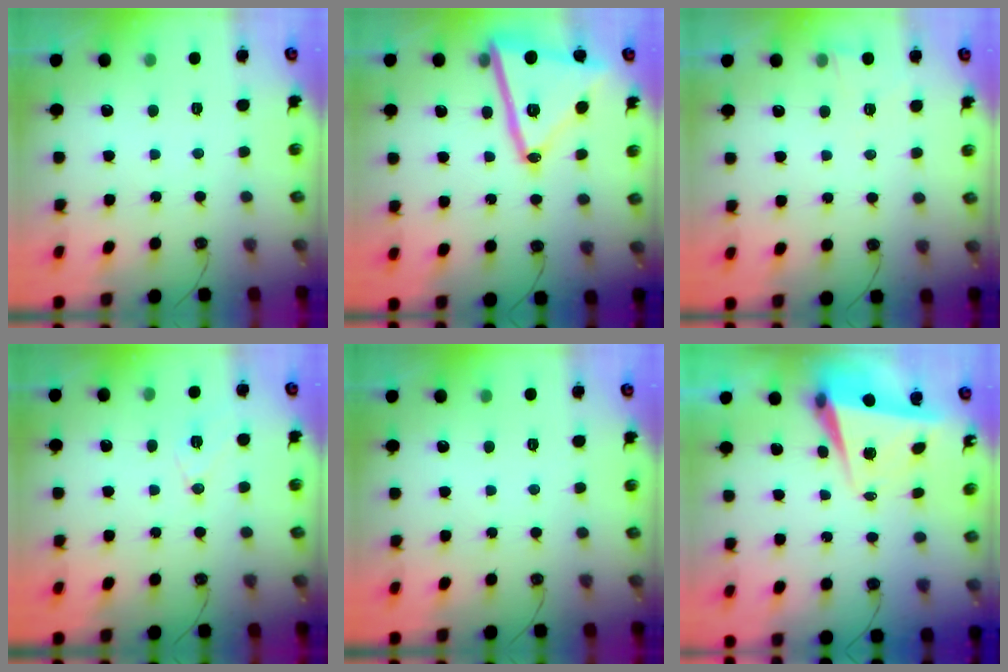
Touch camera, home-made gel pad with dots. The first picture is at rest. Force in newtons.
{"total": 22.7, "press": 22.7, "slide": 1.3}
{"total": 3.0, "press": 2.8, "slide": 1.1}
{"total": 8.6, "press": 7.8, "slide": 3.6}
{"total": 0.0}
{"total": 5.5, "press": 5.5, "slide": 0.7}